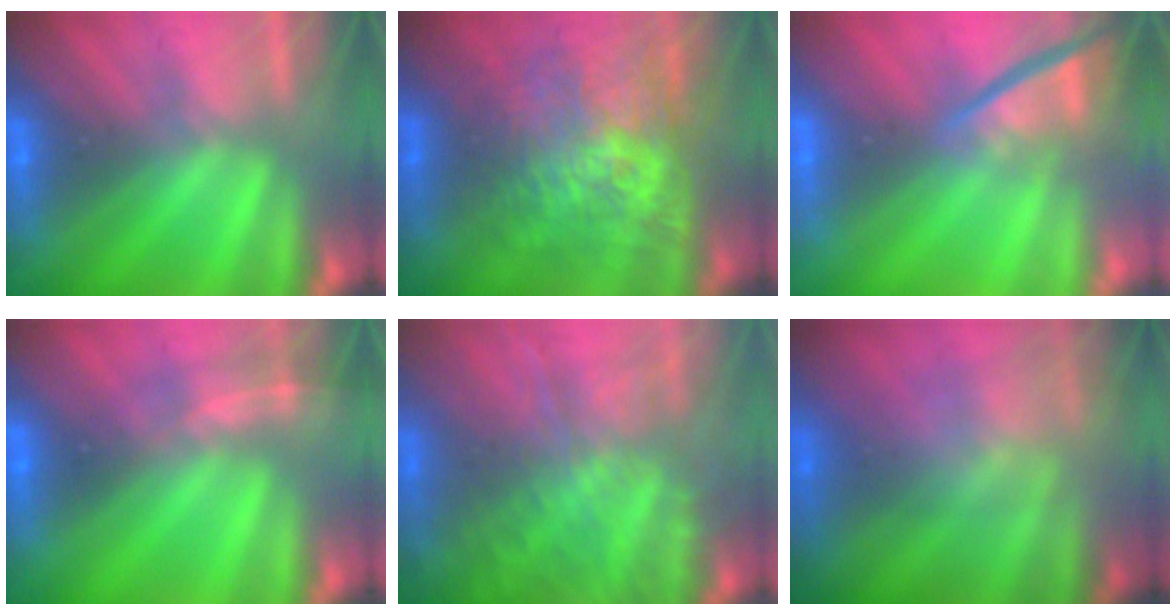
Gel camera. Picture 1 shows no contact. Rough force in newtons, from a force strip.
{"total": 11.1}
{"total": 4.5}
{"total": 1.8}
{"total": 7.1}
{"total": 8.5}